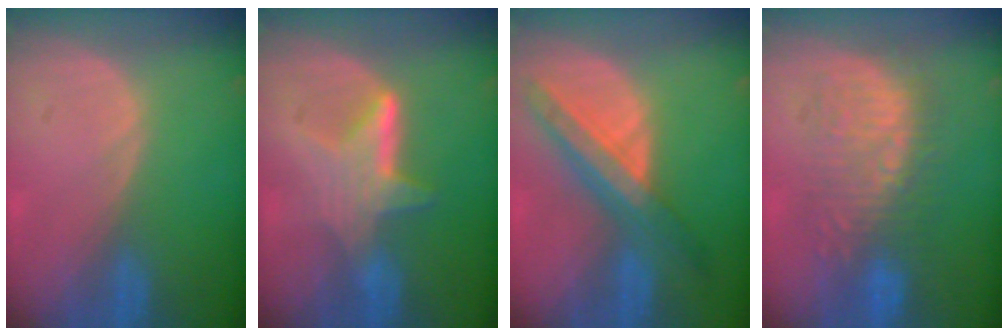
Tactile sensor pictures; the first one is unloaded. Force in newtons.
{"total": 6.3, "press": 5.8, "slide": 2.6}
{"total": 8.5, "press": 7.5, "slide": 3.9}
{"total": 8.7, "press": 8.6, "slide": 0.9}